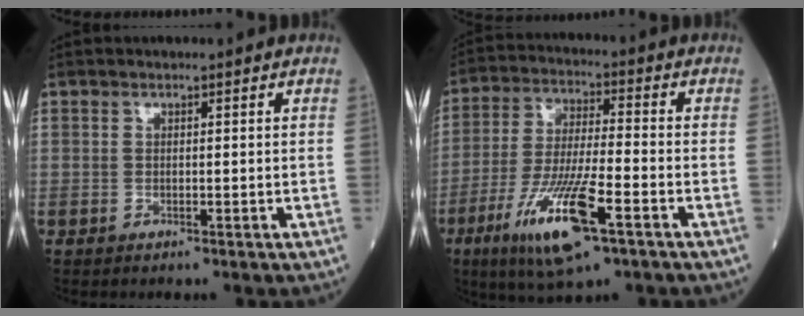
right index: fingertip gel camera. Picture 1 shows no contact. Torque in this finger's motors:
{"motor_torque": [1.86, -0.28, 1.01, 0.21]}